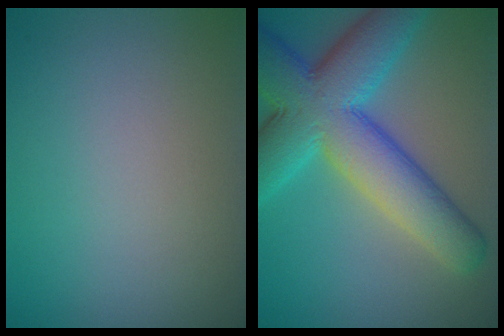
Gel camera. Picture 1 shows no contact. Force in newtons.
{"total": 11.3, "press": 11.3, "slide": 0.2}